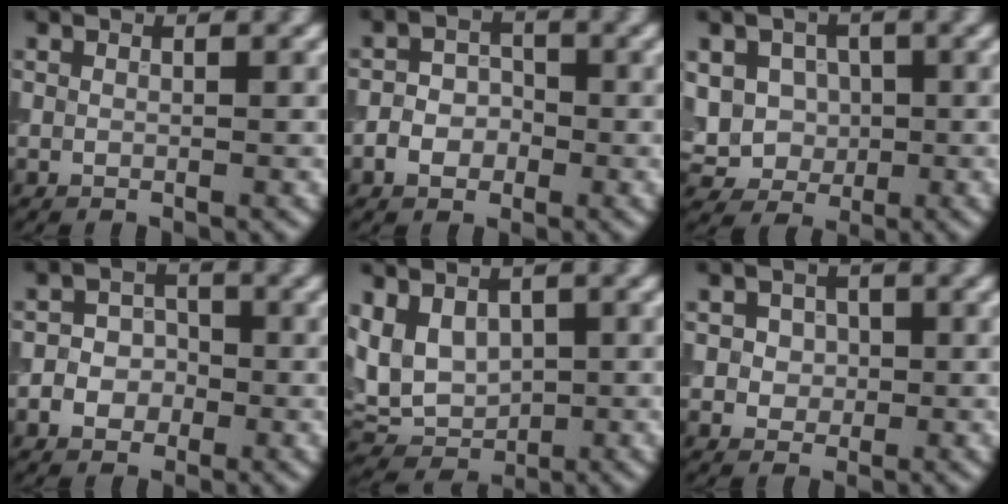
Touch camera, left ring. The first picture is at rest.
{"total": 2.9, "force": [-1.3, 2.2, 1.4], "torque": [-0.010, 0.003, -0.034]}
{"total": 4.0, "force": [0.0, 3.6, 1.7], "torque": [-0.033, 0.001, -0.012]}
{"total": 3.3, "force": [-1.2, 2.8, 1.2], "torque": [0.002, 0.005, -0.039]}
{"total": 4.9, "force": [0.7, 3.5, 3.4], "torque": [-0.076, -0.003, 0.007]}
{"total": 2.2, "force": [0.3, 1.9, 1.1], "torque": [-0.018, 0.004, 0.003]}